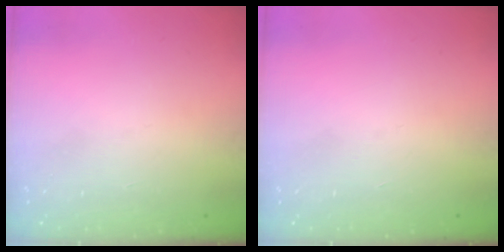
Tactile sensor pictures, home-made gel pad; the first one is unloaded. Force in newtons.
{"total": 0.0}